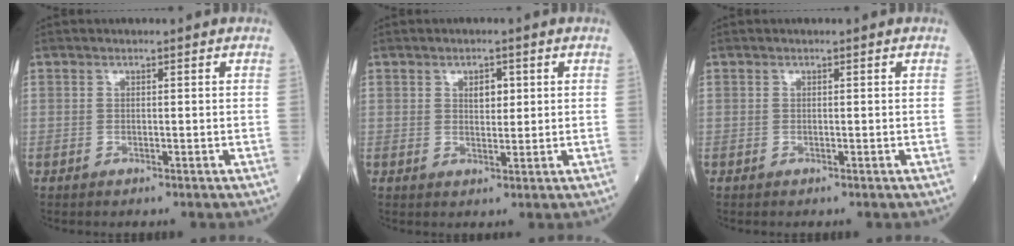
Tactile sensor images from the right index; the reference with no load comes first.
{"total": 2.5, "force": [0.9, 1.4, 1.9], "torque": [-0.027, 0.000, 0.014]}
{"total": 0.0}